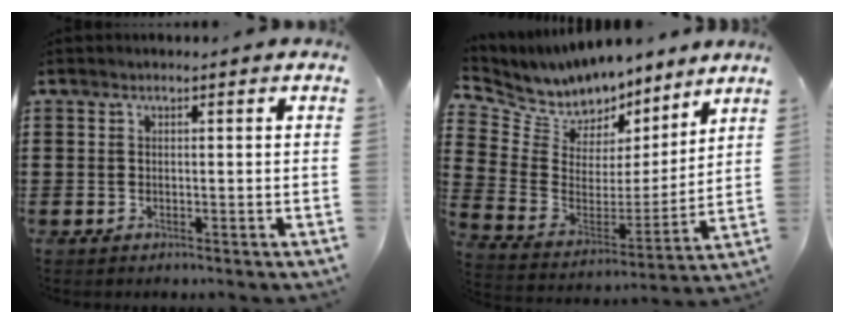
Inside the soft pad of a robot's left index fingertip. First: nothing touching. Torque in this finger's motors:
{"motor_torque": [2.14, 0.00, 0.33, 0.06]}